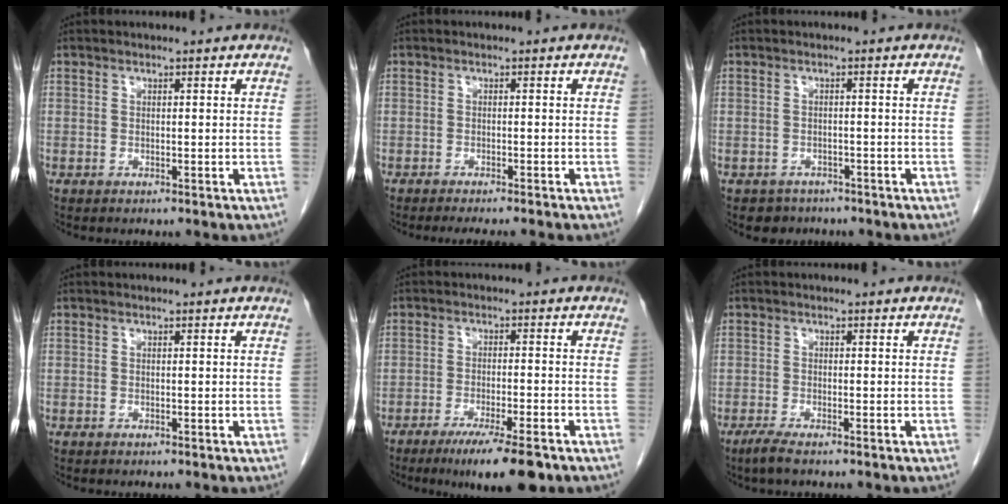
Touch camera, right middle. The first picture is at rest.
{"total": 5.7, "force": [-5.0, -0.1, 2.6], "torque": [-0.018, -0.010, -0.069]}
{"total": 3.0, "force": [-2.3, 1.9, -0.2], "torque": [-0.006, 0.007, -0.033]}
{"total": 0.0}
{"total": 9.5, "force": [-6.6, 0.8, 6.8], "torque": [-0.100, -0.019, -0.100]}
{"total": 2.2, "force": [-1.7, 0.1, 1.5], "torque": [-0.038, -0.008, -0.034]}